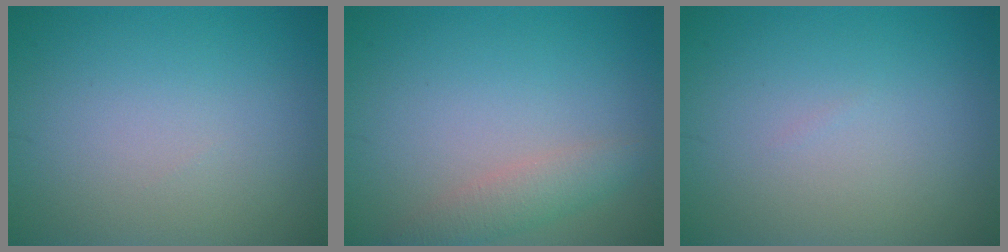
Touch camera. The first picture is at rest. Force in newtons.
{"total": 2.3, "press": 2.3, "slide": 0.1}
{"total": 0.0}